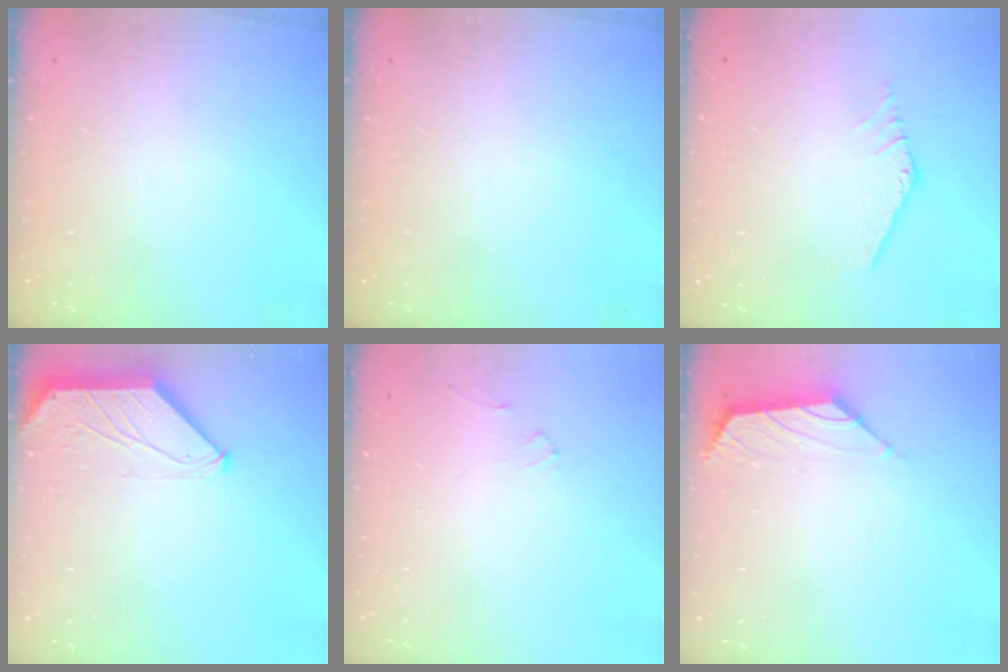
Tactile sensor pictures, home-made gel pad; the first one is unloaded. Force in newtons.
{"total": 0.0}
{"total": 1.4, "press": 1.3, "slide": 0.1}
{"total": 0.7, "press": 0.6, "slide": 0.4}
{"total": 0.6, "press": 0.5, "slide": 0.4}
{"total": 1.5, "press": 1.4, "slide": 0.7}